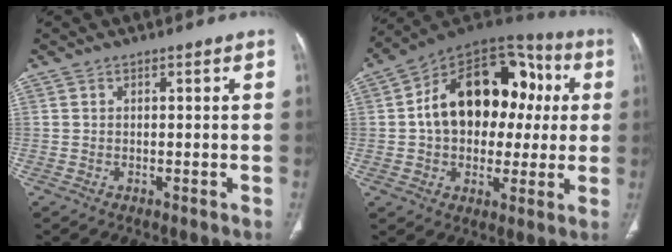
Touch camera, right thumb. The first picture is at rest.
{"total": 23.4, "force": [2.7, 15.8, 17.1], "torque": [-0.226, 0.039, 0.038]}